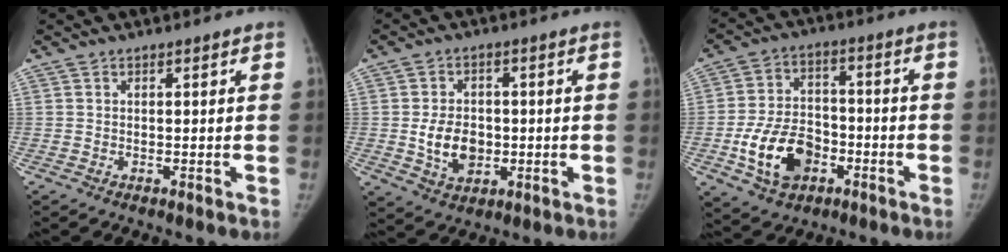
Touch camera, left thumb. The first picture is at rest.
{"total": 8.2, "force": [-0.9, 6.0, 5.5], "torque": [-0.075, 0.000, -0.008]}
{"total": 13.1, "force": [-4.7, 9.1, 8.3], "torque": [-0.127, 0.025, -0.078]}